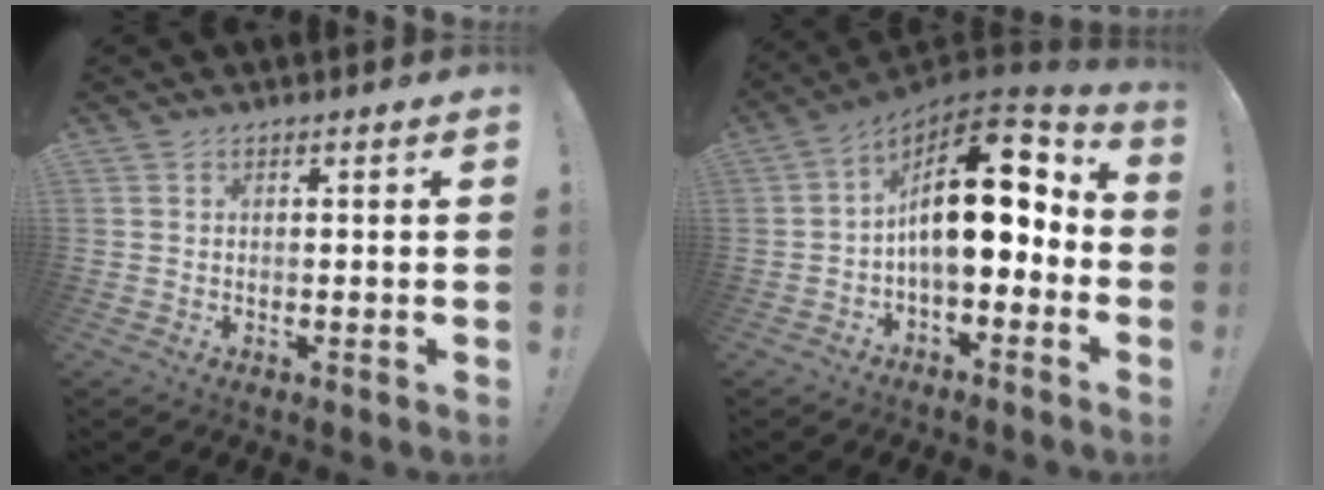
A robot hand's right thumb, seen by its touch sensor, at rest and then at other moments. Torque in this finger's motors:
{"motor_torque": [0.53, 1.24, 1.37, -1.03, 0.26]}